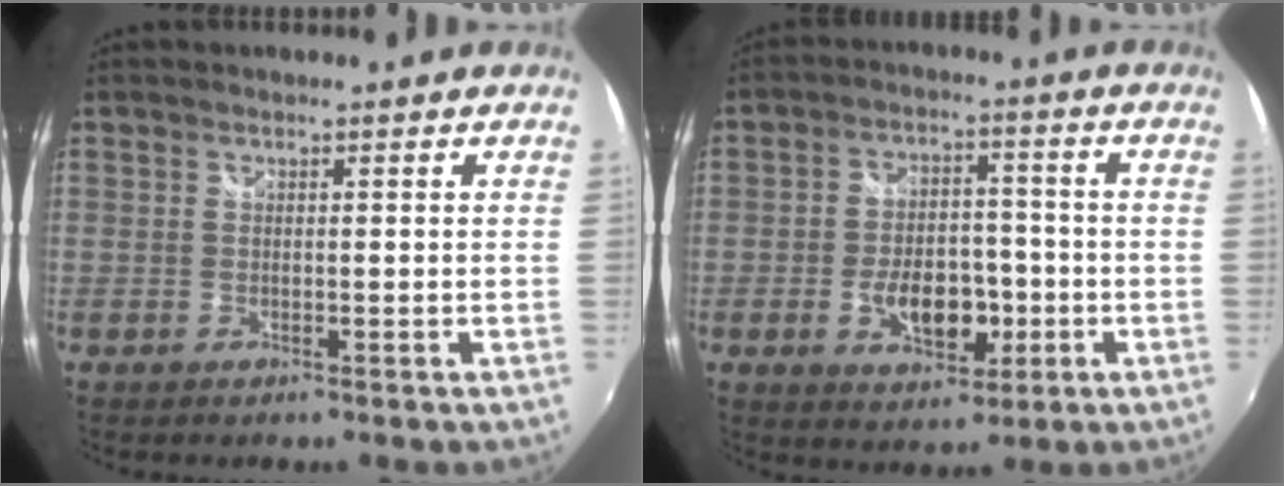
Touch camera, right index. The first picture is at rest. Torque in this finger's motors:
{"motor_torque": [0.14, -0.13, 0.56, 0.06]}